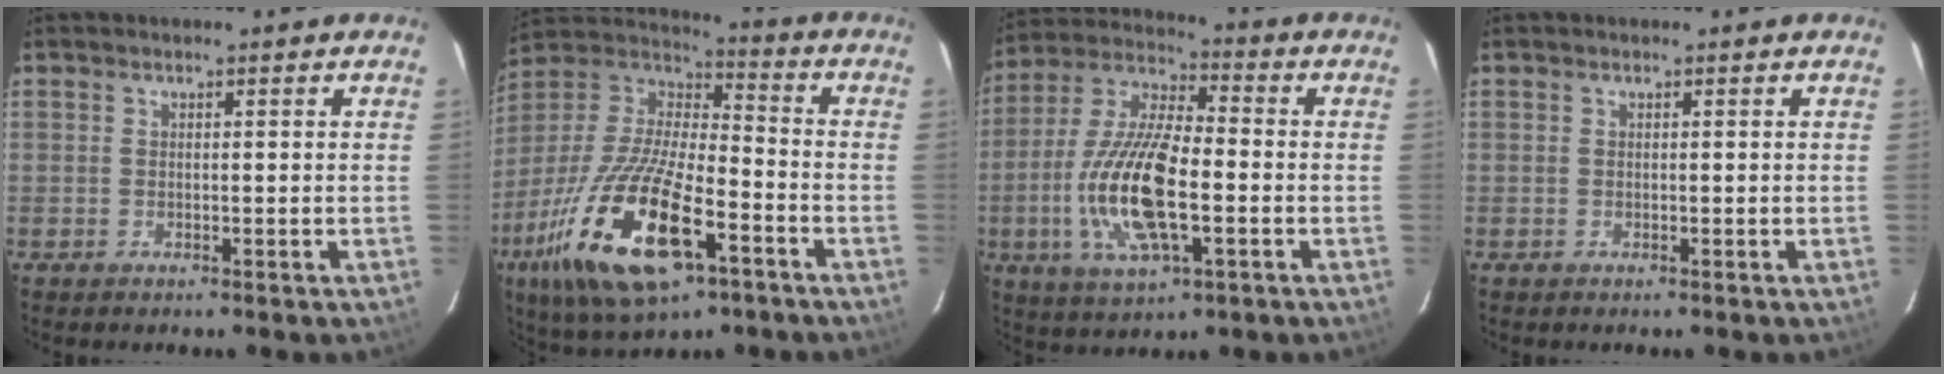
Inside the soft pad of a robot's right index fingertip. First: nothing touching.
{"total": 24.2, "force": [-11.2, 9.2, 19.4], "torque": [-0.391, -0.043, -0.202]}
{"total": 17.0, "force": [-3.9, 6.0, 15.4], "torque": [-0.321, -0.006, -0.077]}
{"total": 0.0}